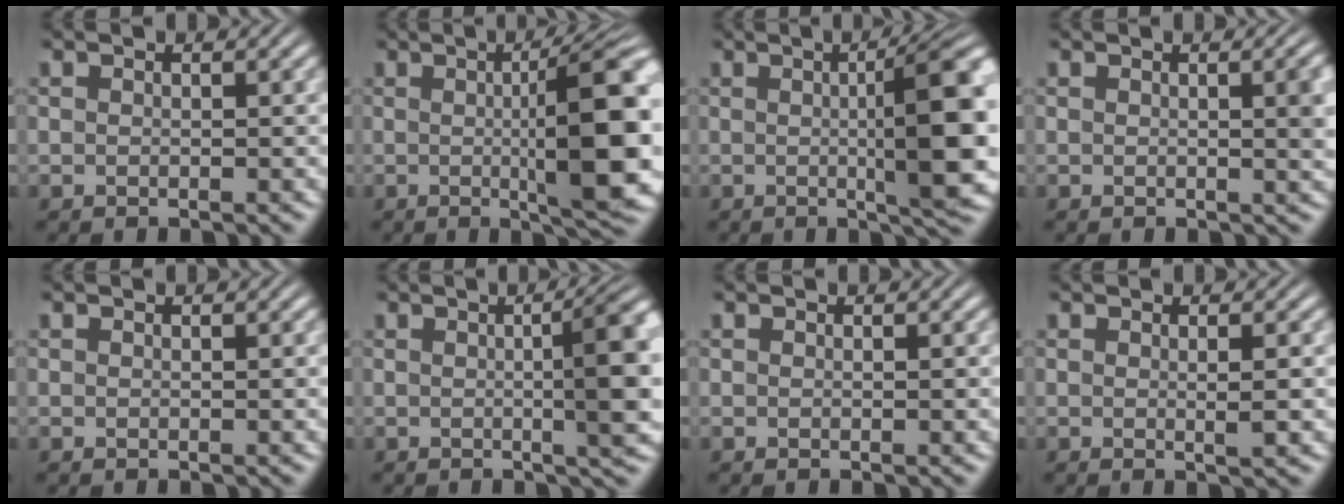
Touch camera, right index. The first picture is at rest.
{"total": 11.0, "force": [-0.7, 2.6, 10.7], "torque": [-0.125, 0.010, -0.016]}
{"total": 10.3, "force": [0.0, 2.8, 9.9], "torque": [-0.109, 0.013, -0.009]}
{"total": 1.7, "force": [0.2, 0.0, 1.7], "torque": [-0.012, -0.001, 0.002]}
{"total": 0.0}
{"total": 7.9, "force": [0.4, 2.4, 7.5], "torque": [-0.074, 0.017, -0.005]}
{"total": 0.0}
{"total": 1.2, "force": [0.0, -0.4, 1.1], "torque": [-0.016, -0.005, 0.001]}